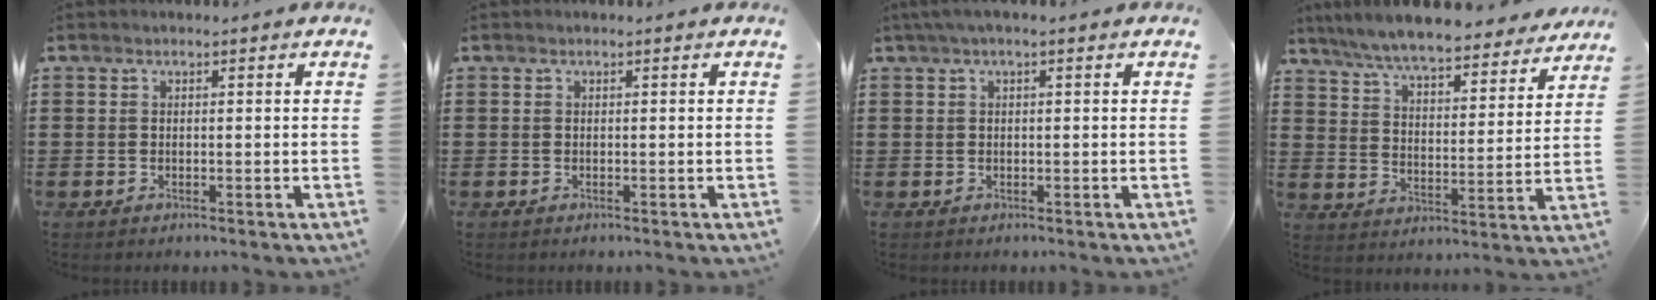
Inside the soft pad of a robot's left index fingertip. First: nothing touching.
{"total": 0.0}
{"total": 1.3, "force": [0.2, 0.1, 1.3], "torque": [-0.022, -0.002, 0.005]}
{"total": 7.8, "force": [7.3, 0.4, 2.7], "torque": [-0.085, -0.043, 0.128]}